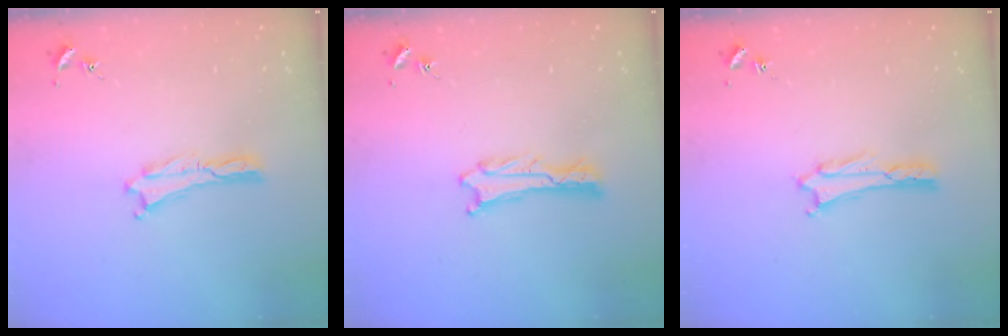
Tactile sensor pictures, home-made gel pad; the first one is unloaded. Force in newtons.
{"total": 0.9, "press": 0.8, "slide": 0.1}
{"total": 1.8, "press": 1.8, "slide": 0.2}